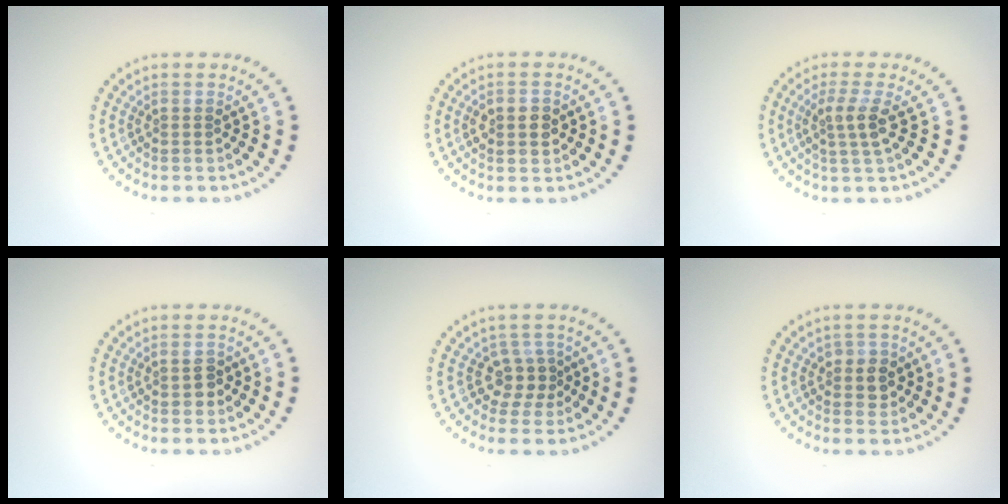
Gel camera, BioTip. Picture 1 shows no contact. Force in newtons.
{"total": 2.9, "press": 2.9, "slide": 0.2}
{"total": 2.5, "press": 2.0, "slide": 1.5}
{"total": 1.5, "press": 1.5, "slide": 0.3}
{"total": 2.4, "press": 1.8, "slide": 1.5}
{"total": 2.0, "press": 1.8, "slide": 0.7}